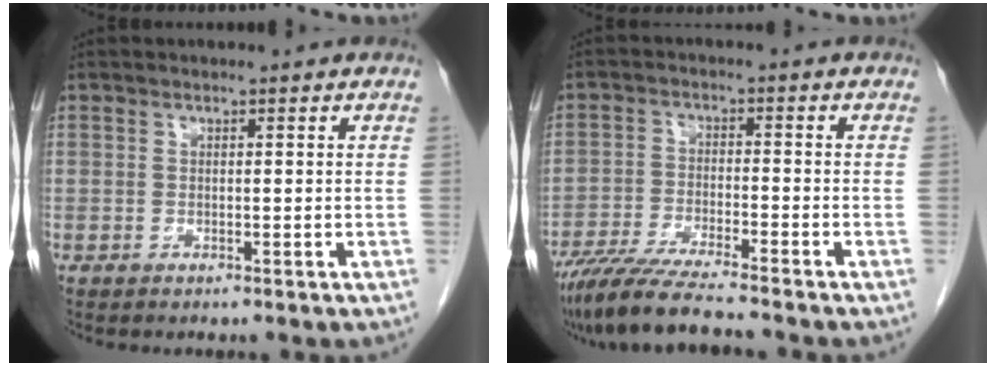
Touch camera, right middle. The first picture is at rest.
{"total": 9.4, "force": [-8.3, -0.6, 4.4], "torque": [-0.073, -0.028, -0.145]}